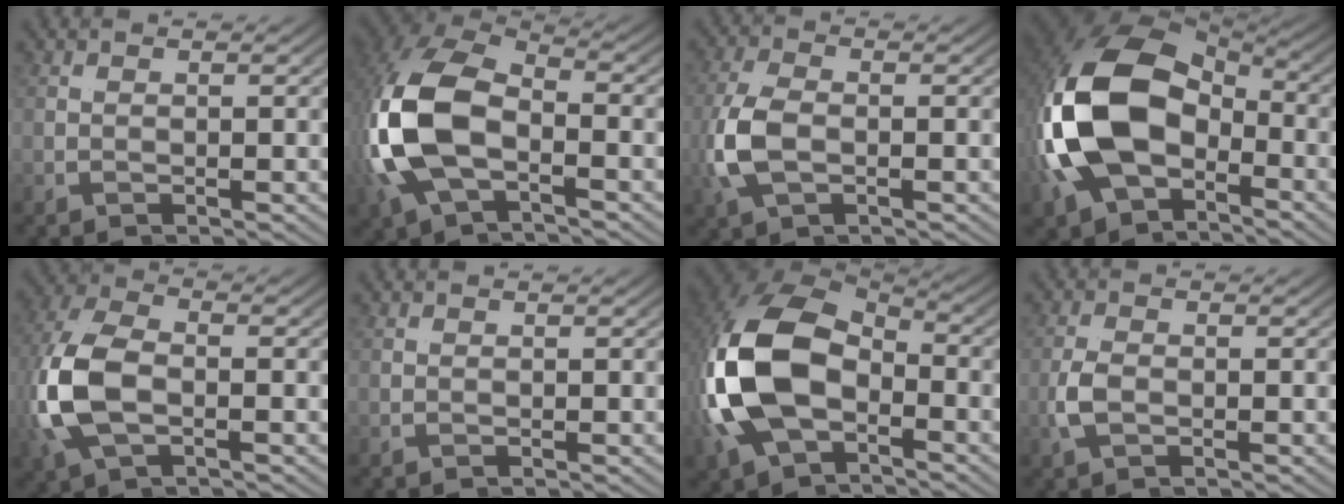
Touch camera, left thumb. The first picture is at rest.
{"total": 13.9, "force": [-1.3, 9.0, 10.5], "torque": [-0.298, -0.019, -0.016]}
{"total": 3.4, "force": [-0.7, 2.0, 2.7], "torque": [-0.093, -0.008, -0.014]}
{"total": 19.0, "force": [-1.5, 11.7, 14.8], "torque": [-0.352, -0.053, 0.001]}
{"total": 8.1, "force": [-0.9, 5.3, 6.0], "torque": [-0.182, -0.018, -0.014]}
{"total": 0.0}
{"total": 17.7, "force": [-2.1, 11.7, 13.0], "torque": [-0.336, -0.055, -0.014]}
{"total": 0.8, "force": [-0.4, 0.5, 0.5], "torque": [-0.032, -0.001, -0.011]}